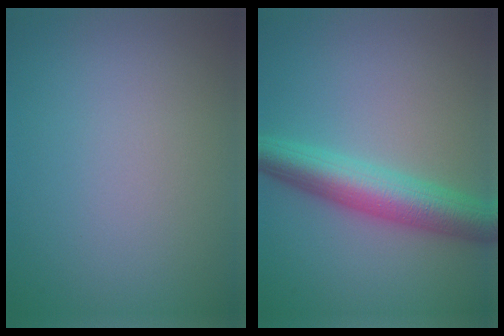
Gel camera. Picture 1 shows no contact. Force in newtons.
{"total": 6.0, "press": 6.0, "slide": 0.2}